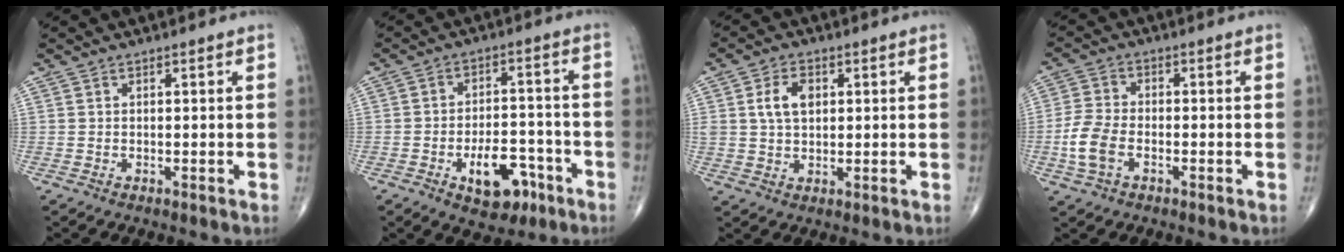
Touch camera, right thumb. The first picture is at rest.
{"total": 10.2, "force": [-4.9, 5.6, 7.0], "torque": [-0.079, 0.034, -0.069]}
{"total": 5.9, "force": [1.5, 3.7, 4.3], "torque": [-0.072, 0.001, 0.028]}
{"total": 6.8, "force": [-2.2, 4.0, 5.1], "torque": [-0.116, 0.013, -0.049]}